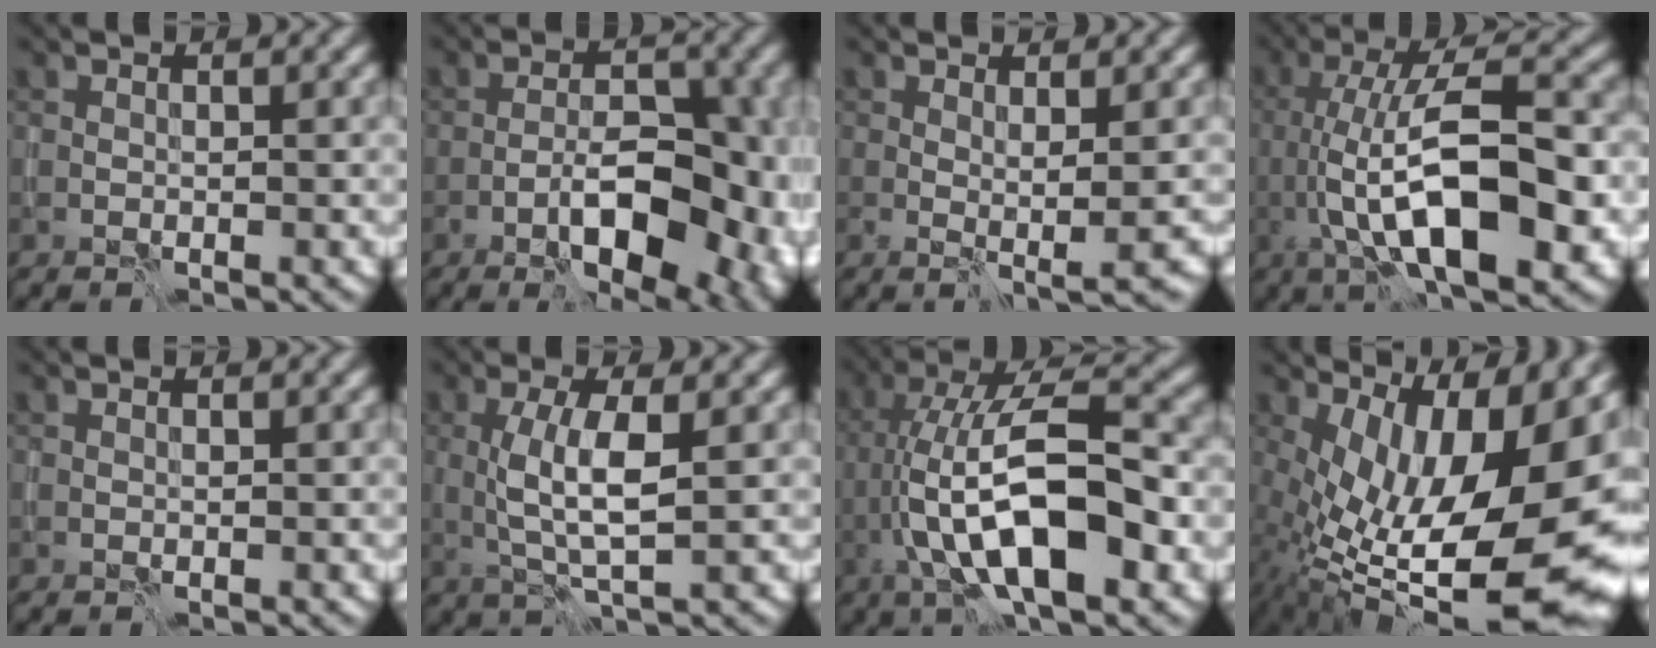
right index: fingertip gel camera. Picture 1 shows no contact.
{"total": 10.0, "force": [-4.2, 3.8, 8.3], "torque": [-0.110, 0.005, -0.060]}
{"total": 1.6, "force": [0.4, 0.0, 1.6], "torque": [-0.024, -0.008, 0.006]}
{"total": 11.5, "force": [-1.9, 3.9, 10.7], "torque": [-0.169, 0.006, -0.038]}
{"total": 0.0}
{"total": 4.5, "force": [0.3, 1.2, 4.4], "torque": [-0.090, -0.001, 0.007]}
{"total": 12.0, "force": [-2.6, 4.0, 11.0], "torque": [-0.187, 0.019, -0.053]}
{"total": 17.0, "force": [1.0, 7.9, 15.0], "torque": [-0.213, -0.015, 0.039]}